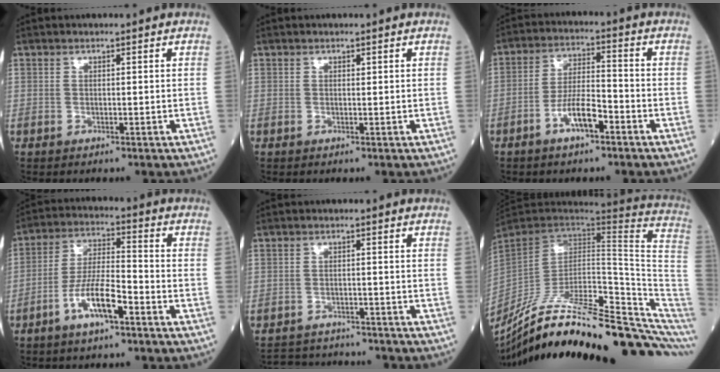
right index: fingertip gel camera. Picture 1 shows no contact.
{"total": 0.0}
{"total": 6.4, "force": [-3.4, 1.6, 5.1], "torque": [-0.104, 0.008, -0.062]}
{"total": 8.6, "force": [-4.4, 1.8, 7.1], "torque": [-0.144, 0.004, -0.082]}
{"total": 8.8, "force": [-8.4, 2.5, 1.1], "torque": [-0.018, 0.012, -0.113]}
{"total": 33.6, "force": [-26.1, 3.7, 20.7], "torque": [-0.231, -0.027, -0.390]}